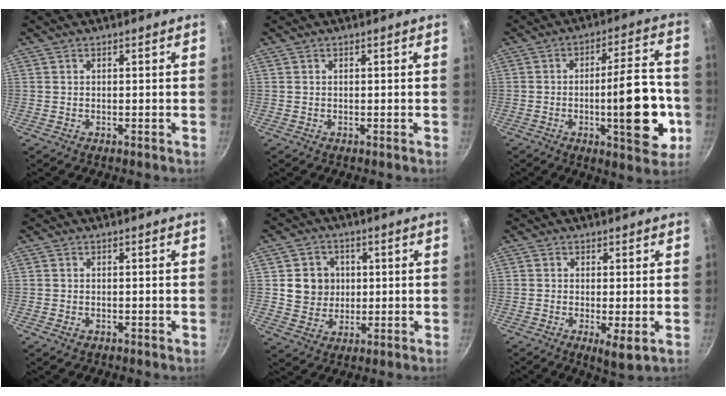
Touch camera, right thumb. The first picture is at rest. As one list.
[{"total": 0.0}, {"total": 17.6, "force": [-4.4, 5.5, 16.1], "torque": [-0.198, 0.029, -0.060]}, {"total": 1.2, "force": [-0.5, 0.8, 0.7], "torque": [-0.012, 0.000, -0.008]}, {"total": 7.6, "force": [0.9, 7.1, 2.5], "torque": [-0.007, 0.003, 0.018]}, {"total": 2.1, "force": [-0.4, 0.4, 2.1], "torque": [-0.037, -0.011, -0.005]}]